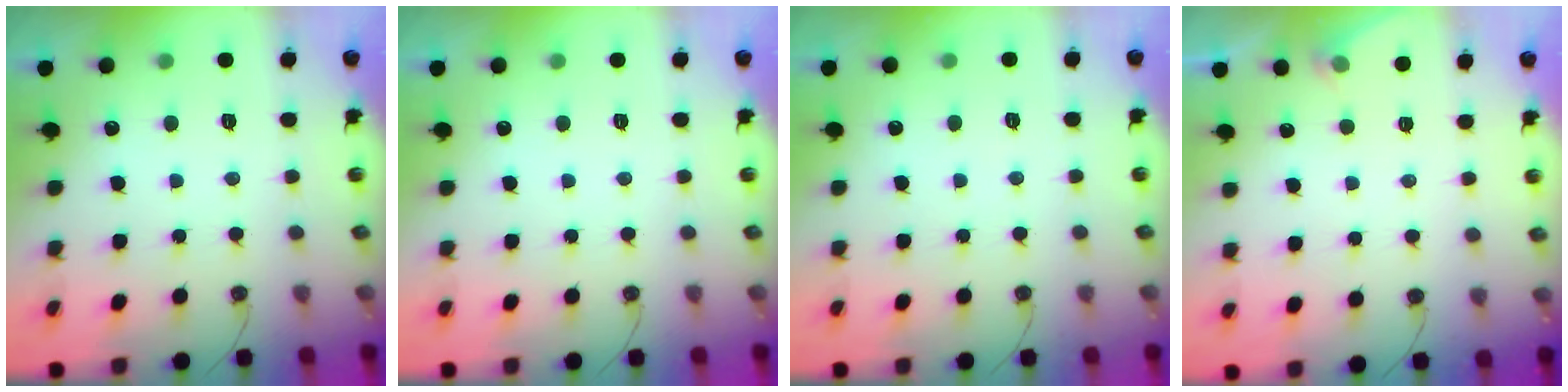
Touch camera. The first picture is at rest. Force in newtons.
{"total": 0.0}
{"total": 2.8, "press": 2.8, "slide": 0.5}
{"total": 2.7, "press": 2.7, "slide": 0.4}